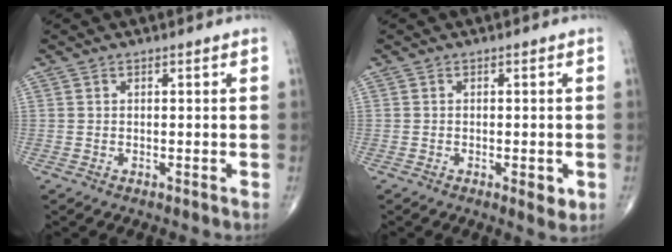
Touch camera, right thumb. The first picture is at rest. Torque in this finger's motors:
{"motor_torque": [0.60, 0.82, -0.13, -0.09, 0.12]}